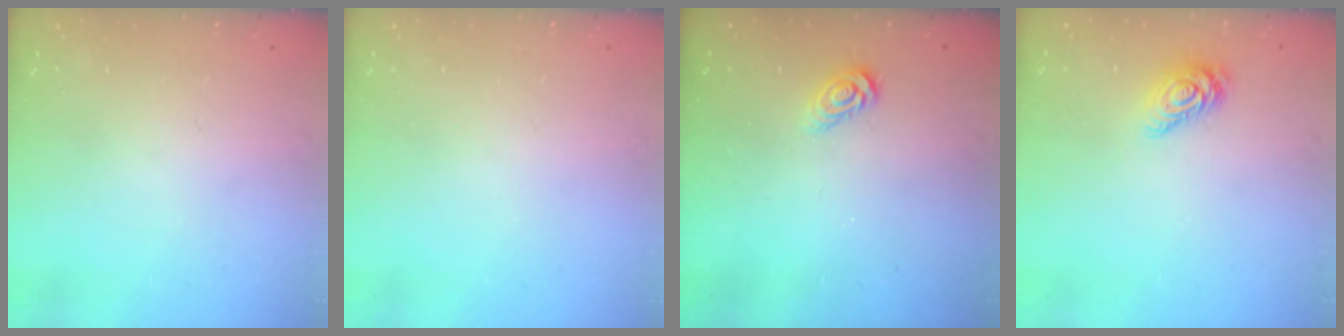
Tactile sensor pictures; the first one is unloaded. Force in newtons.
{"total": 0.0}
{"total": 3.4, "press": 3.4, "slide": 0.3}
{"total": 8.9, "press": 8.9, "slide": 0.4}